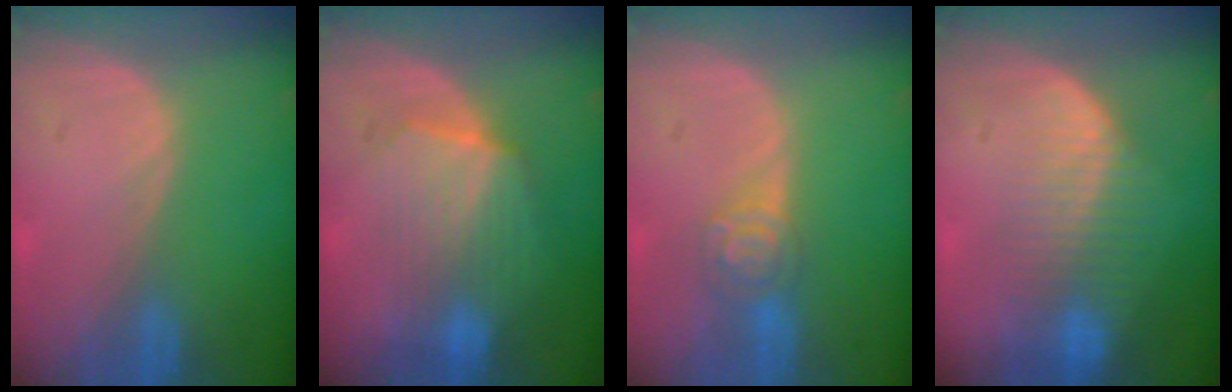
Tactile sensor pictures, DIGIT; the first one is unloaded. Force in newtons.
{"total": 7.0, "press": 6.8, "slide": 1.2}
{"total": 4.2, "press": 4.2, "slide": 0.3}
{"total": 8.4, "press": 7.2, "slide": 4.4}